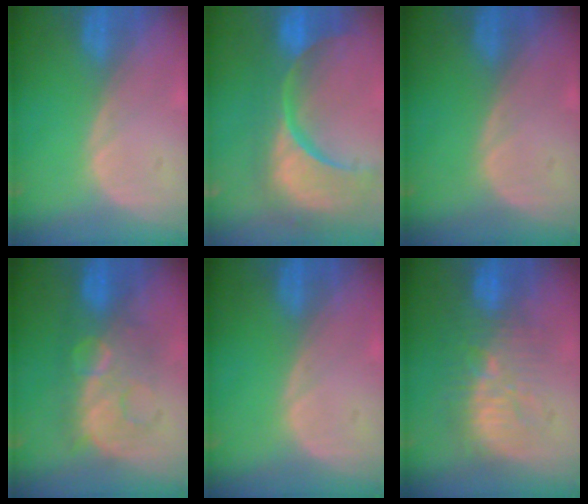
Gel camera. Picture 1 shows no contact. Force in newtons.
{"total": 15.4, "press": 12.2, "slide": 9.5}
{"total": 0.0}
{"total": 8.0, "press": 8.0, "slide": 0.7}
{"total": 0.0}
{"total": 9.4, "press": 9.1, "slide": 2.2}